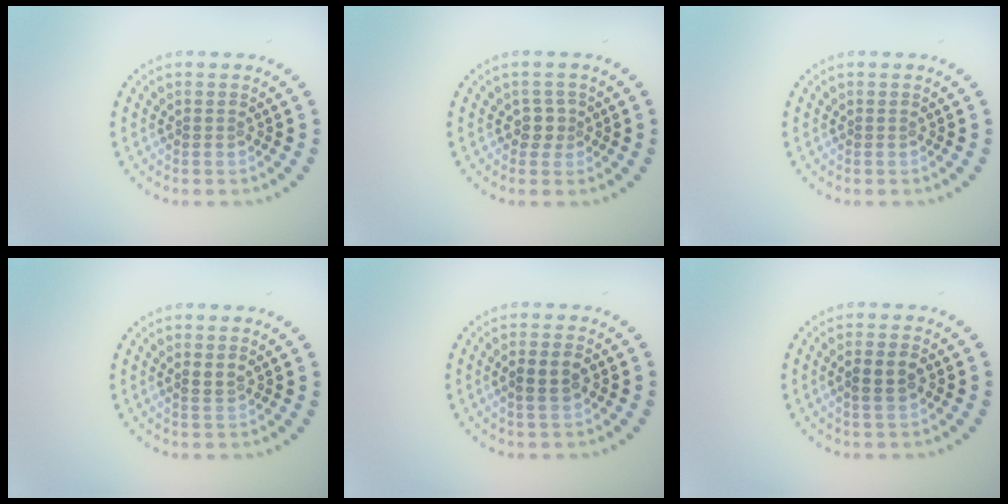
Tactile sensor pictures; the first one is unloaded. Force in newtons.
{"total": 1.4, "press": 1.1, "slide": 0.9}
{"total": 0.0}
{"total": 1.0, "press": 1.0, "slide": 0.4}
{"total": 2.3, "press": 2.3, "slide": 0.6}
{"total": 2.3, "press": 2.3, "slide": 0.6}